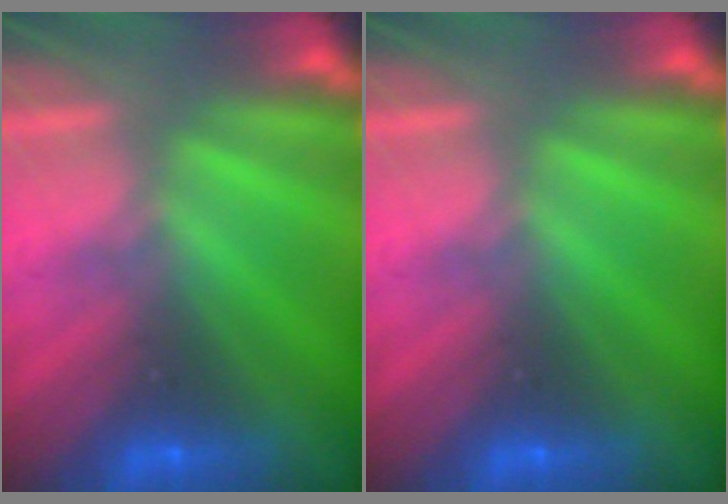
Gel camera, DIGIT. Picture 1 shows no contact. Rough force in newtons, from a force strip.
{"total": 0.0}